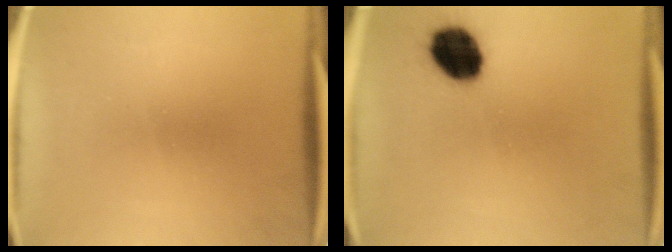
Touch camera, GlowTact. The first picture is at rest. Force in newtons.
{"total": 11.1}